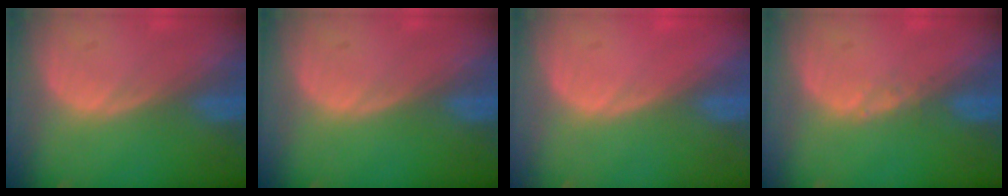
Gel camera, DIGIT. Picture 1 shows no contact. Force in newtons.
{"total": 0.0}
{"total": 0.6, "press": 0.0, "slide": 0.6}
{"total": 0.8, "press": 0.7, "slide": 0.1}